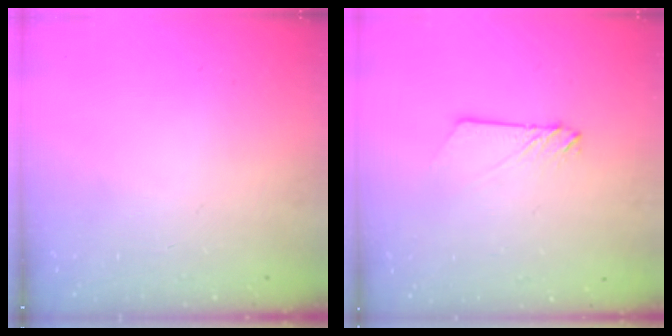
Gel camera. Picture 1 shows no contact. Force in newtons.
{"total": 2.3, "press": 2.3, "slide": 0.3}